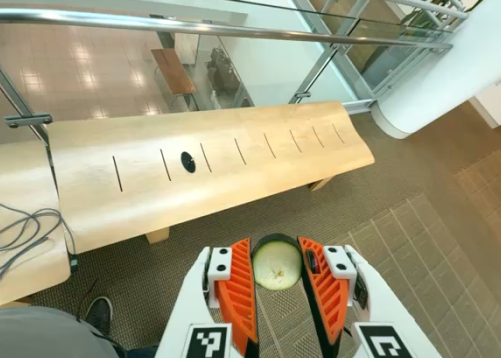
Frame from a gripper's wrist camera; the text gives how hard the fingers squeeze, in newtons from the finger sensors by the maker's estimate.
{"total": 9.4, "left": 9.5, "right": 9.3}